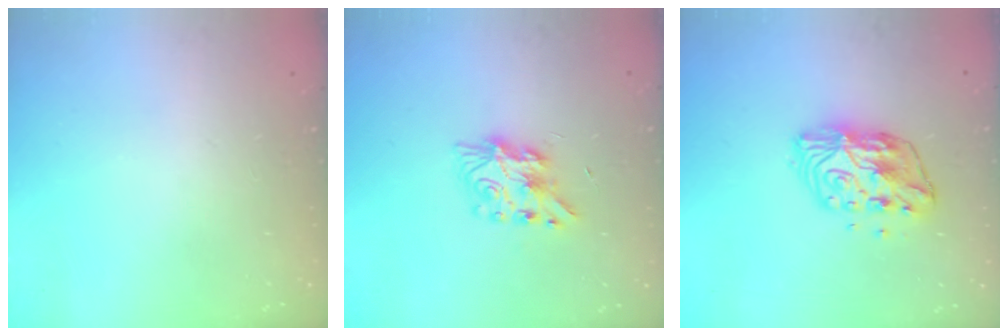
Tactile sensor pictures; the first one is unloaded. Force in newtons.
{"total": 8.2, "press": 8.1, "slide": 0.3}
{"total": 12.5, "press": 12.5, "slide": 1.0}